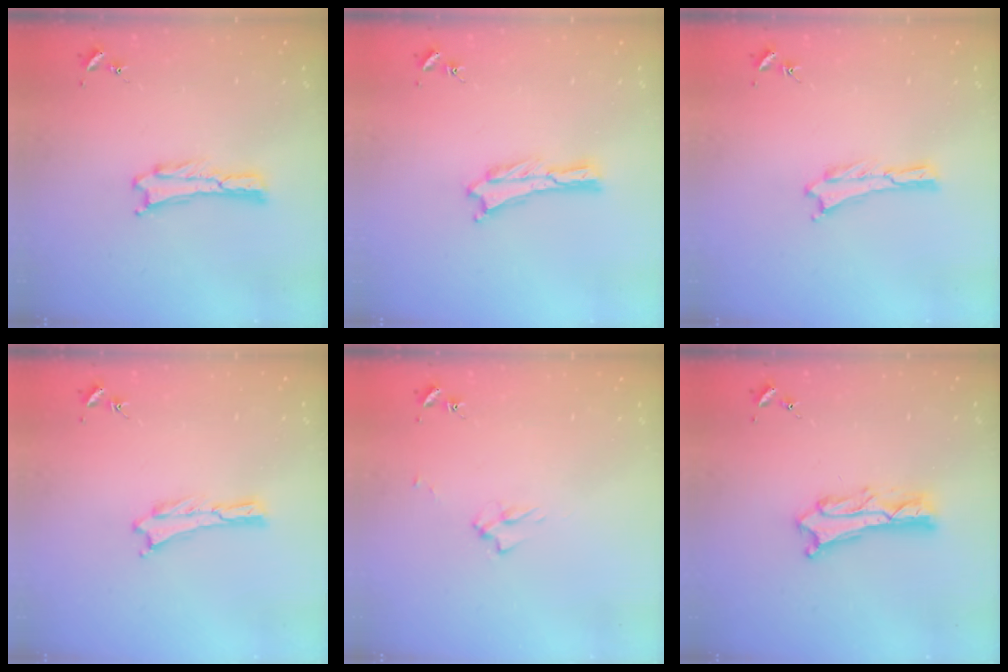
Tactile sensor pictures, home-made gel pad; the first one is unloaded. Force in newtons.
{"total": 0.0}
{"total": 0.0}
{"total": 0.0}
{"total": 2.5, "press": 2.5, "slide": 0.4}
{"total": 3.8, "press": 3.8, "slide": 0.4}